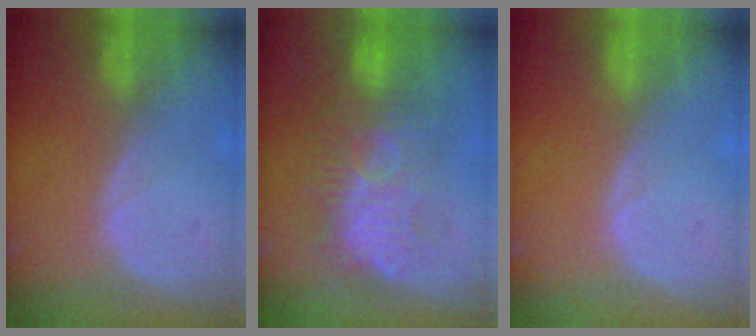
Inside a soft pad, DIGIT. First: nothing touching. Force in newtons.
{"total": 9.5, "press": 9.2, "slide": 2.1}
{"total": 0.0}